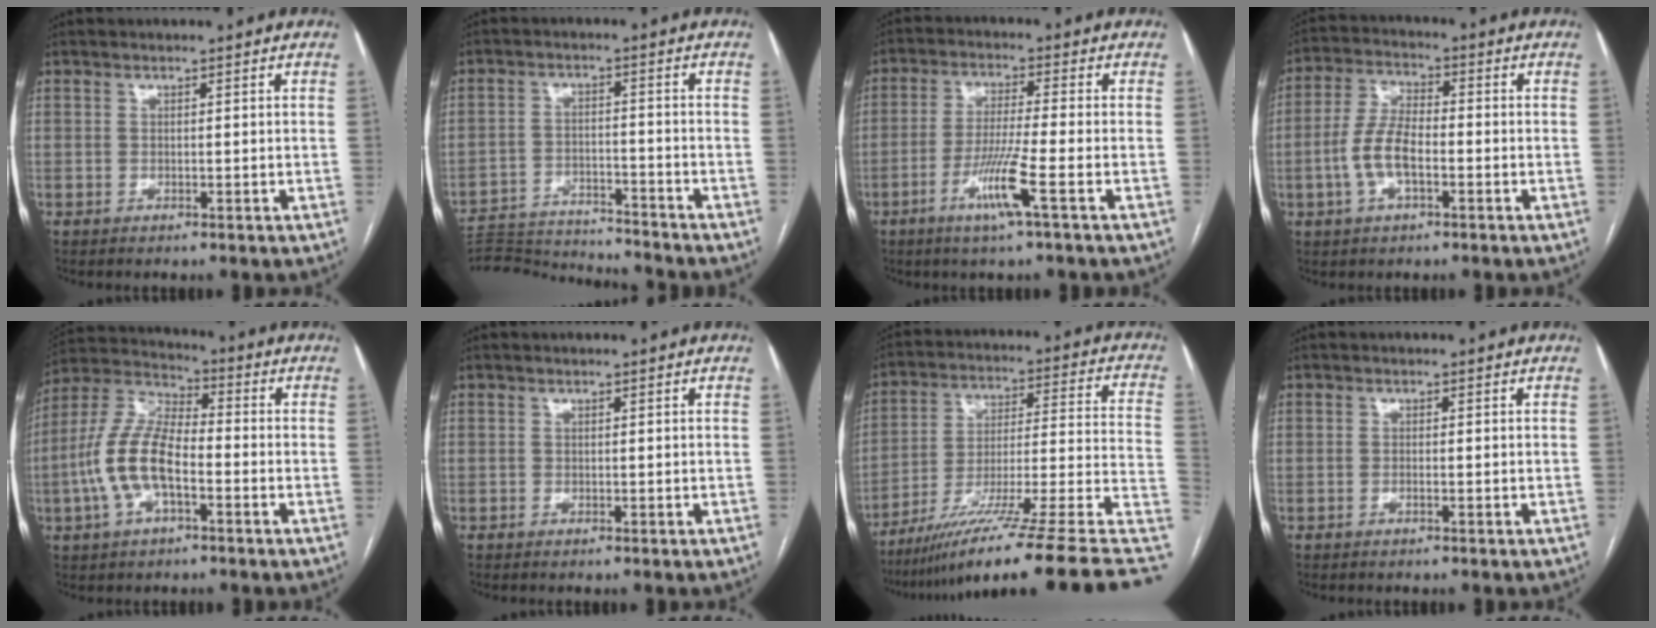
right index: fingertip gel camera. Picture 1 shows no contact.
{"total": 13.1, "force": [-12.8, -0.1, 2.4], "torque": [-0.035, -0.002, -0.204]}
{"total": 7.8, "force": [-3.5, -0.9, 6.9], "torque": [-0.136, -0.015, -0.071]}
{"total": 7.6, "force": [-2.1, 3.0, 6.7], "torque": [-0.150, 0.009, -0.042]}
{"total": 12.1, "force": [-3.1, 4.9, 10.6], "torque": [-0.240, 0.017, -0.063]}
{"total": 0.0}
{"total": 23.7, "force": [-16.4, 0.1, 17.2], "torque": [-0.180, 0.021, -0.262]}
{"total": 0.6, "force": [-0.4, 0.0, 0.5], "torque": [-0.012, 0.000, -0.006]}